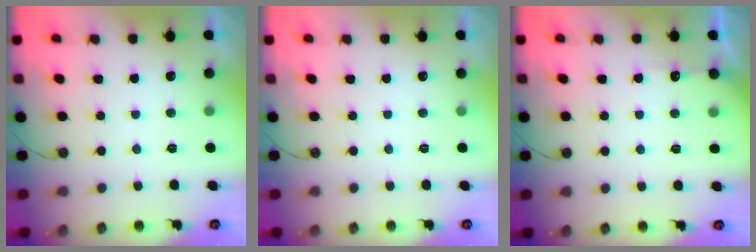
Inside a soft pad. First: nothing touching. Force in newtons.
{"total": 0.0}
{"total": 2.8, "press": 2.8, "slide": 0.4}